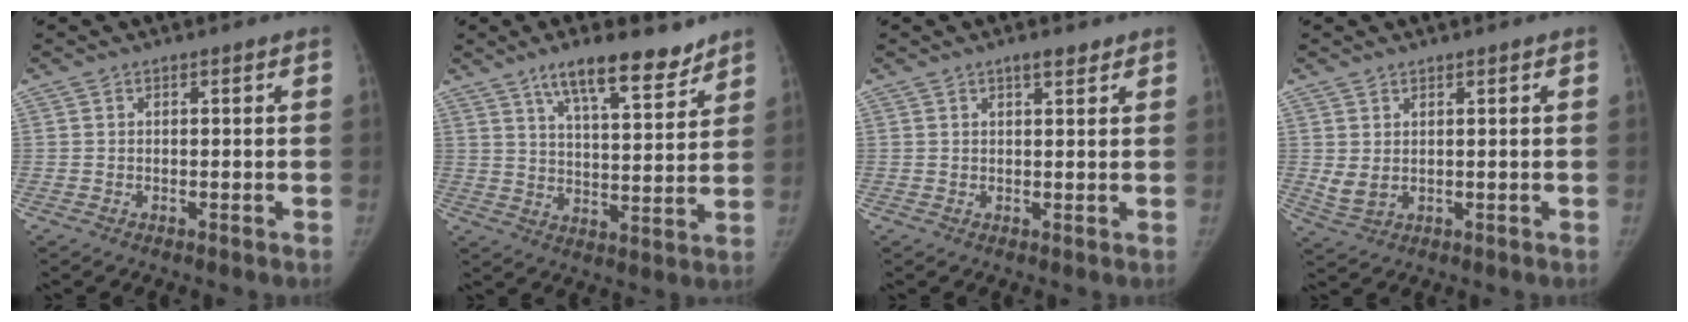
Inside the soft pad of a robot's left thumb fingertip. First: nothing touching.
{"total": 12.6, "force": [9.1, 3.6, 7.9], "torque": [-0.100, -0.053, 0.151]}
{"total": 2.5, "force": [1.7, 0.8, 1.6], "torque": [-0.020, -0.009, 0.026]}
{"total": 3.3, "force": [1.1, 1.9, 2.5], "torque": [-0.049, -0.009, 0.032]}